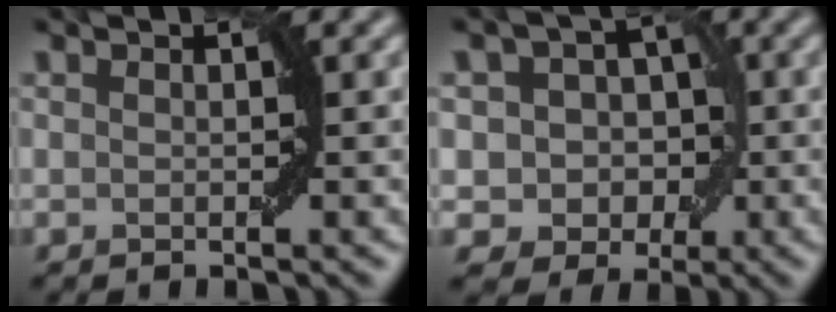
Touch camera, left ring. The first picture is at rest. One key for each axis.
{"total": 5.0, "fx": 0.2, "fy": 4.5, "fz": 2.3, "tx": -0.009, "ty": 0.013, "tz": -0.016}